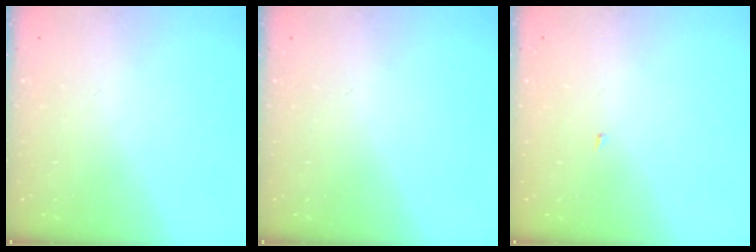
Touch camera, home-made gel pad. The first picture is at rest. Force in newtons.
{"total": 0.0}
{"total": 1.4, "press": 1.3, "slide": 0.1}